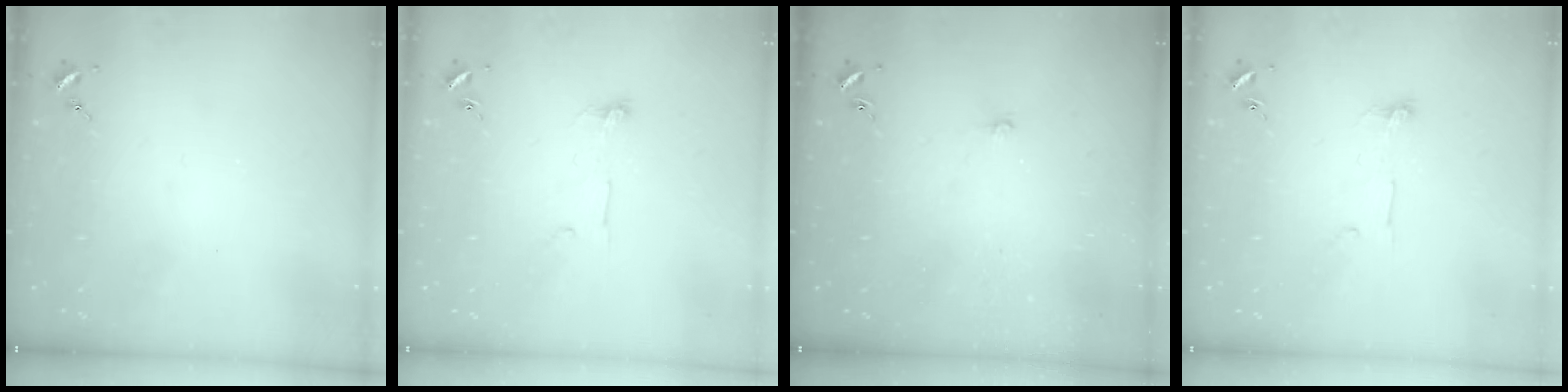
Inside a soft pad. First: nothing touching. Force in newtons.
{"total": 6.2, "press": 6.2, "slide": 0.4}
{"total": 5.7, "press": 5.7, "slide": 0.5}
{"total": 6.2, "press": 6.2, "slide": 0.4}